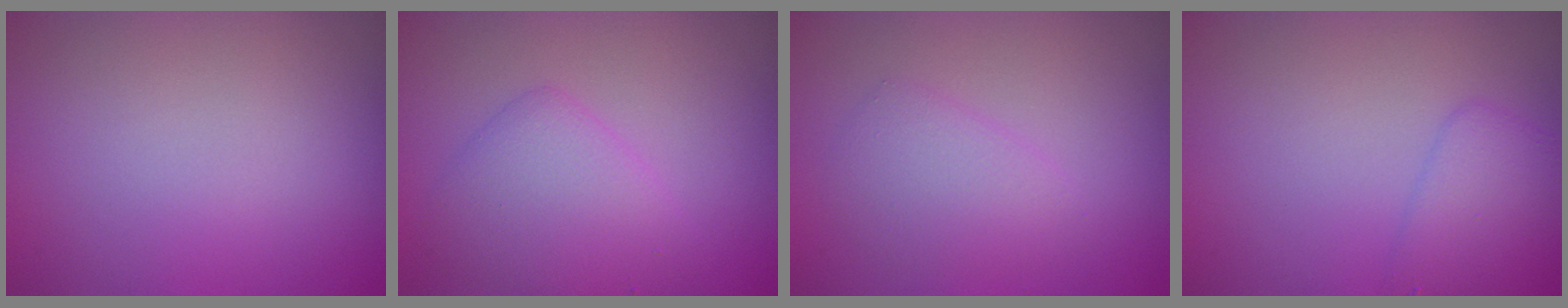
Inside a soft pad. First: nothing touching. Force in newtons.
{"total": 3.6, "press": 3.6, "slide": 0.2}
{"total": 2.4, "press": 2.4, "slide": 0.1}
{"total": 2.6, "press": 2.5, "slide": 0.2}